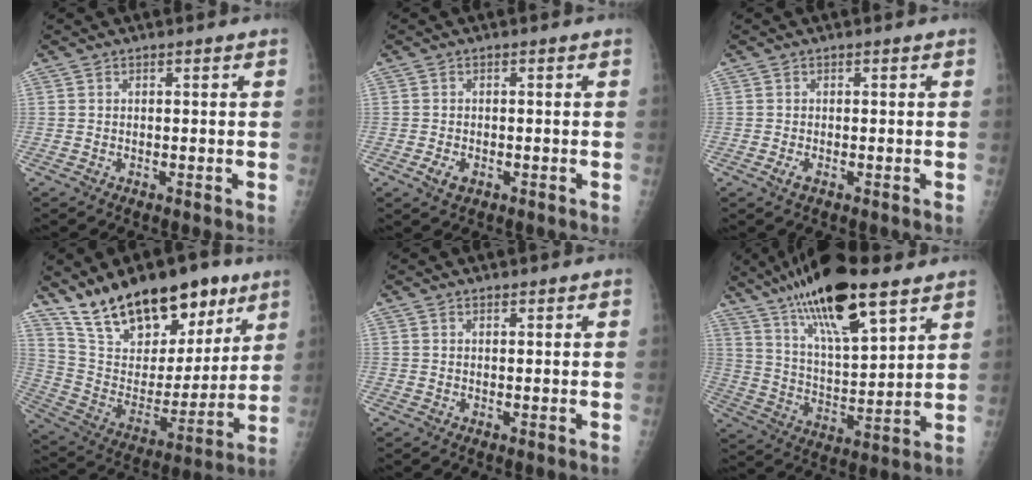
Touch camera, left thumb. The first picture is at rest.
{"total": 2.4, "force": [-0.9, 1.6, 1.6], "torque": [-0.029, -0.001, -0.013]}
{"total": 1.3, "force": [-0.4, 0.6, 1.0], "torque": [-0.024, -0.003, -0.009]}
{"total": 23.1, "force": [16.1, 10.8, 12.5], "torque": [-0.166, -0.070, 0.277]}
{"total": 0.9, "force": [0.8, 0.4, 0.2], "torque": [-0.003, -0.006, 0.011]}
{"total": 21.0, "force": [13.8, 6.1, 14.7], "torque": [-0.245, -0.050, 0.243]}